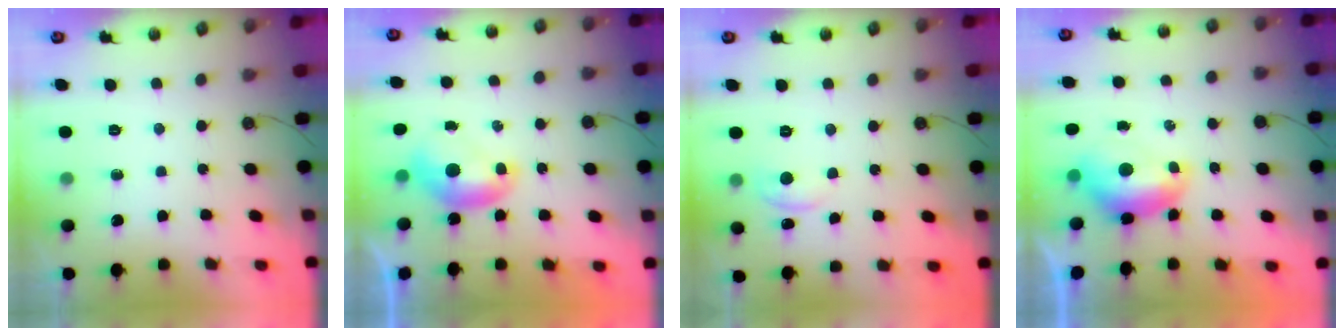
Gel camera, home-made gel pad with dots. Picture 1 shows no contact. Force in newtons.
{"total": 0.0}
{"total": 0.0}
{"total": 0.8, "press": 0.7, "slide": 0.4}